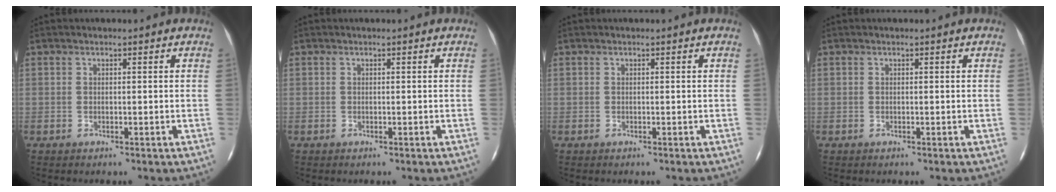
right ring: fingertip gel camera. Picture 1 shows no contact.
{"total": 0.0}
{"total": 0.0}
{"total": 0.0}